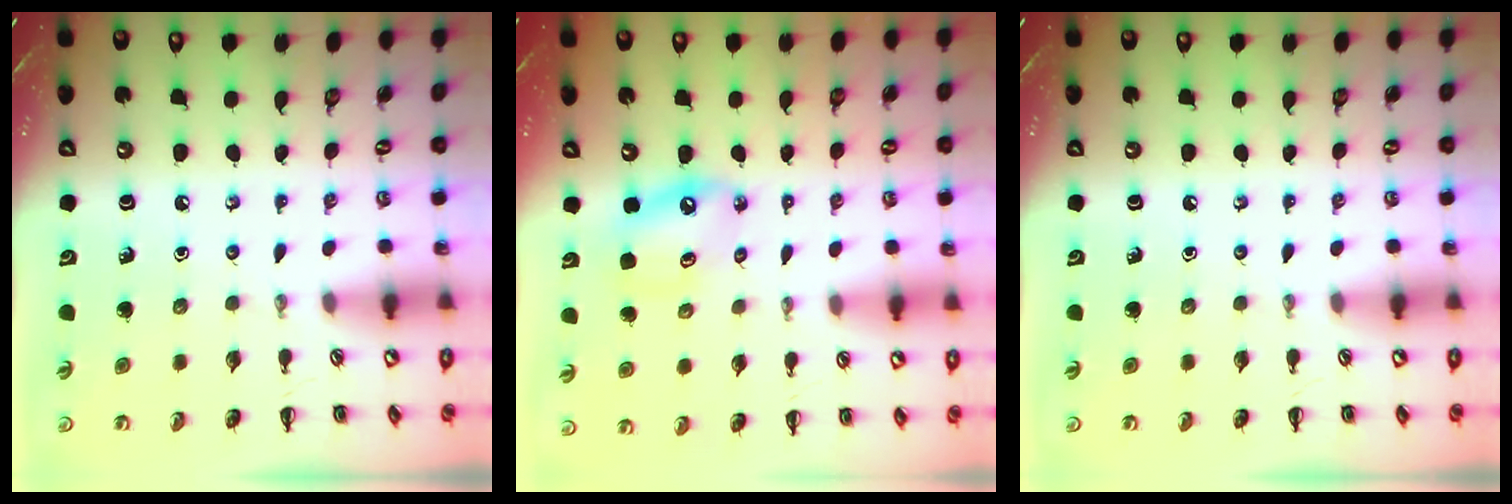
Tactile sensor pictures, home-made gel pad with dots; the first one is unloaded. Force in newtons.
{"total": 7.1, "press": 6.9, "slide": 1.5}
{"total": 0.0}